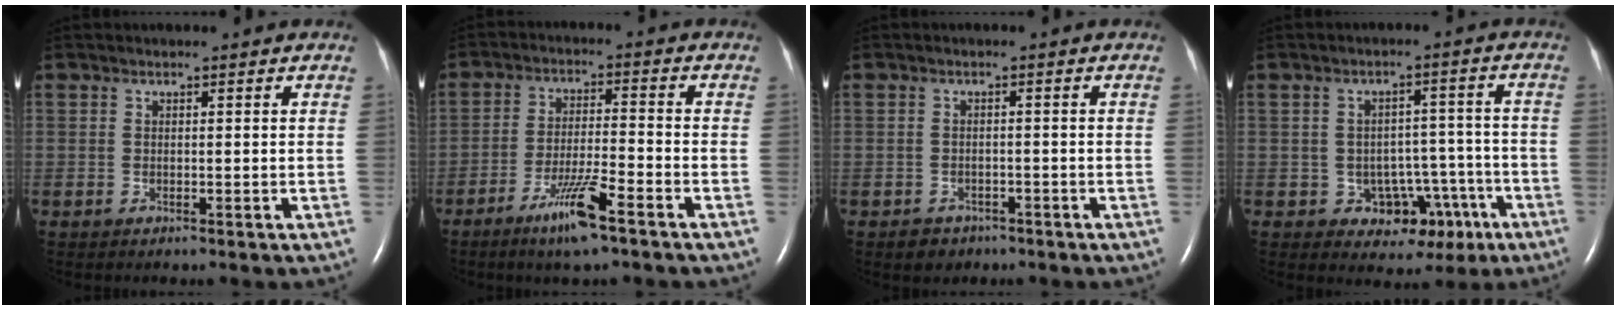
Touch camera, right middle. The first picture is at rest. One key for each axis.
{"total": 8.1, "fx": -5.2, "fy": 0.3, "fz": 6.2, "tx": -0.122, "ty": -0.015, "tz": -0.094}
{"total": 2.5, "fx": -1.7, "fy": 1.8, "fz": 0.3, "tx": -0.015, "ty": 0.006, "tz": -0.020}
{"total": 7.7, "fx": -3.6, "fy": 6.1, "fz": 3.1, "tx": -0.025, "ty": 0.035, "tz": -0.035}